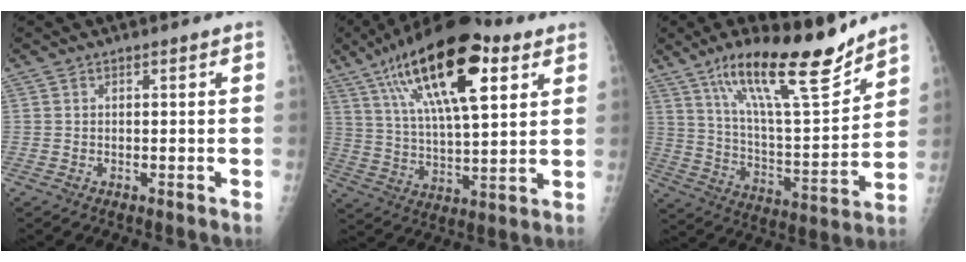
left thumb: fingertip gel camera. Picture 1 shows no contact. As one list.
[{"total": 22.6, "force": [10.6, 8.2, 18.2], "torque": [-0.296, -0.014, 0.178]}, {"total": 20.5, "force": [14.6, 4.4, 13.7], "torque": [-0.201, -0.078, 0.251]}]